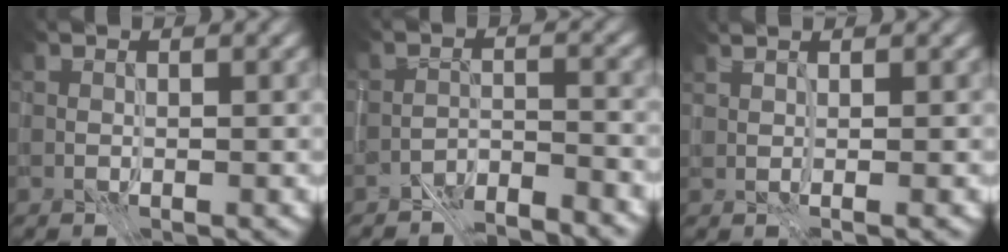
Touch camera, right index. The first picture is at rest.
{"total": 4.1, "force": [-4.1, 0.2, 0.6], "torque": [-0.011, 0.004, -0.072]}
{"total": 2.8, "force": [1.6, 0.8, 2.2], "torque": [-0.020, 0.014, 0.006]}